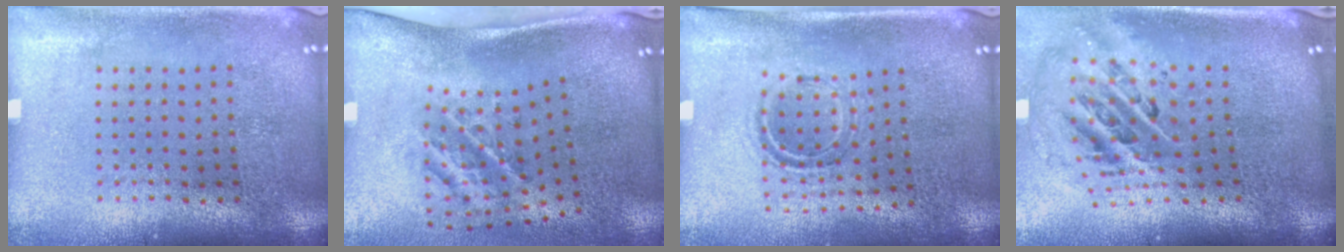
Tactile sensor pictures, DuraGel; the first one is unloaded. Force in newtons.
{"total": 2.2, "press": 1.3, "slide": 1.8}
{"total": 1.0, "press": 0.9, "slide": 0.3}
{"total": 2.8, "press": 1.9, "slide": 2.1}